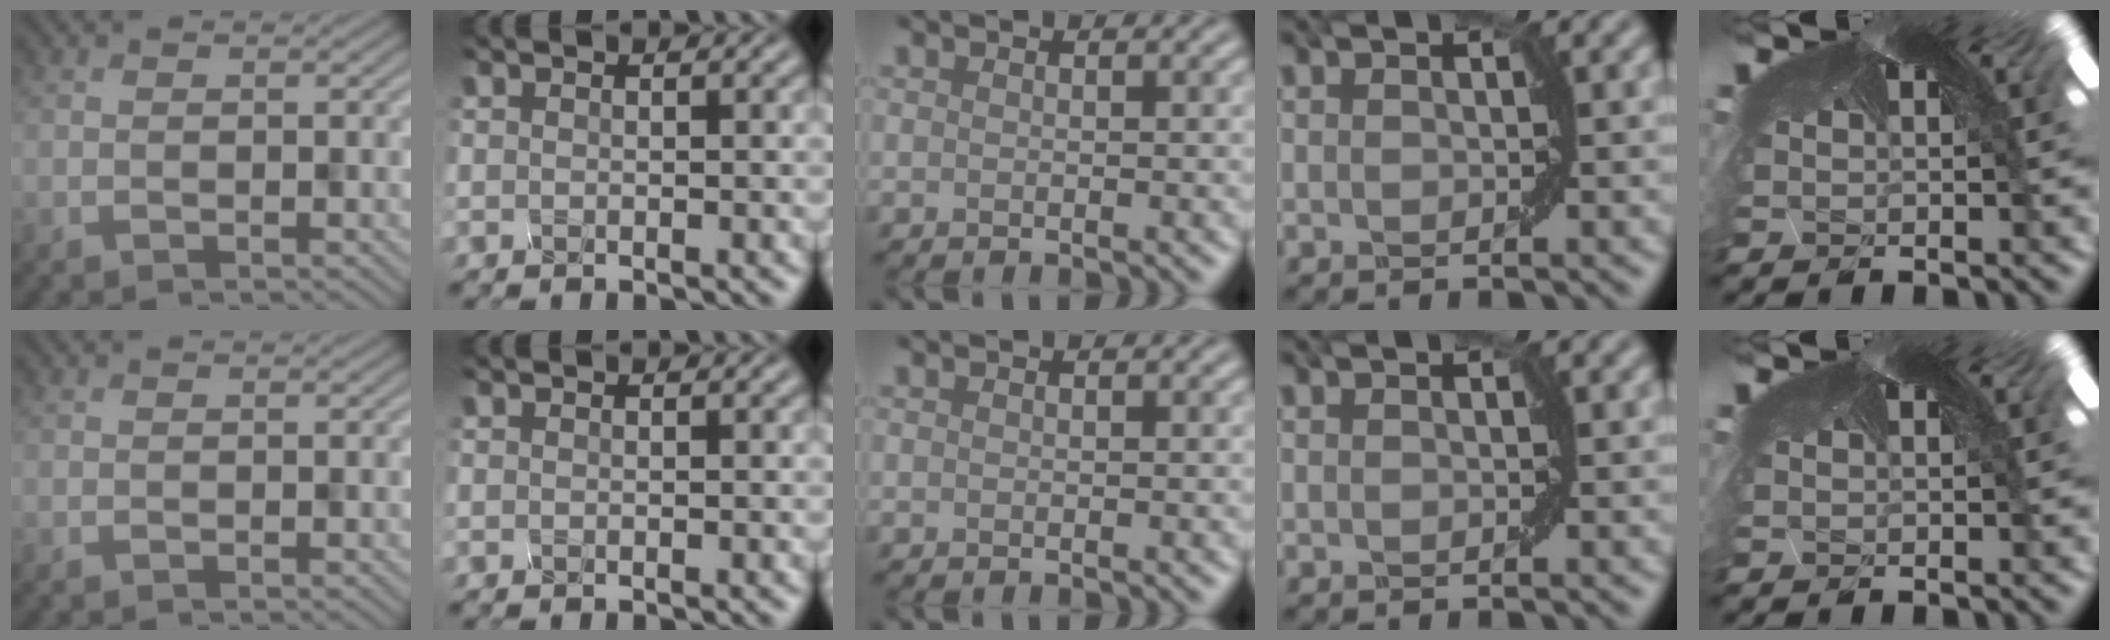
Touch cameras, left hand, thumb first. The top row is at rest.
{}